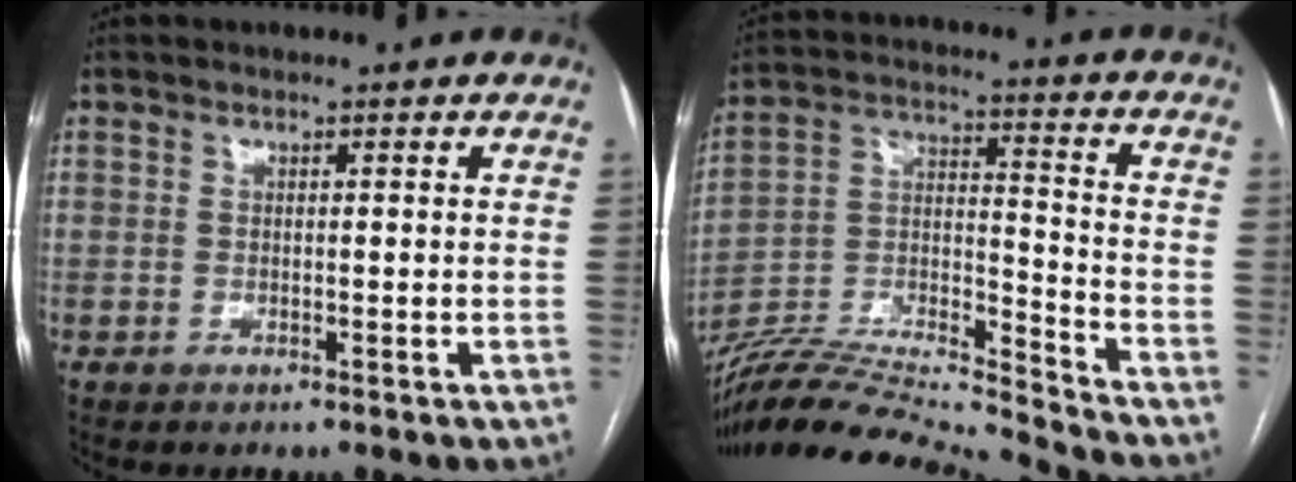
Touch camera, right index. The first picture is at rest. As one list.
[{"total": 19.4, "force": [-18.2, -1.0, 6.5], "torque": [-0.136, 0.006, -0.322]}]